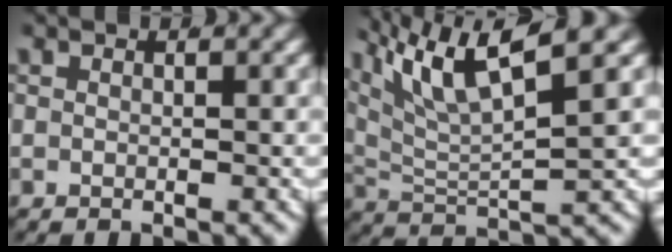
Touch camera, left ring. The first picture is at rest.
{"total": 7.0, "force": [3.8, 2.7, 5.1], "torque": [-0.106, 0.006, 0.068]}